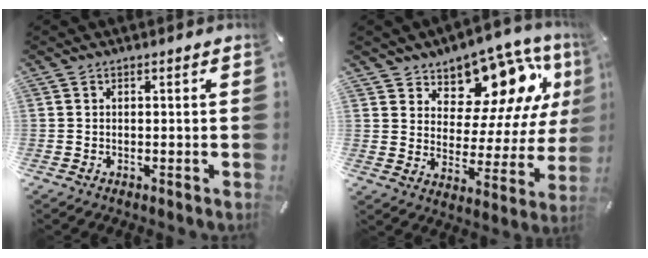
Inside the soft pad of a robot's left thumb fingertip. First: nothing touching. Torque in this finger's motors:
{"motor_torque": [2.46, 2.54, 0.33, -0.28, 0.09]}